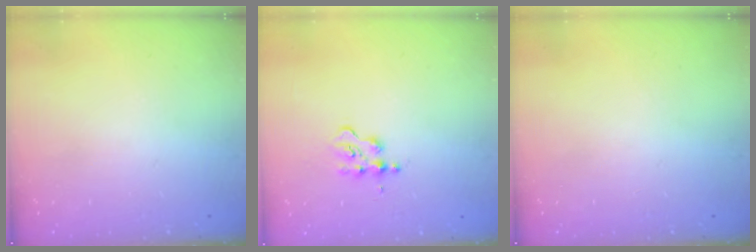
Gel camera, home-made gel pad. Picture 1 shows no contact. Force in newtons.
{"total": 2.7, "press": 2.7, "slide": 0.3}
{"total": 0.0}